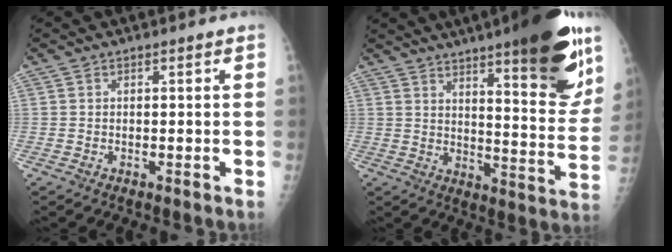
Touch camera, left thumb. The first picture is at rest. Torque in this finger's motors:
{"motor_torque": [3.22, 1.39, 1.46, -1.32, 0.33]}